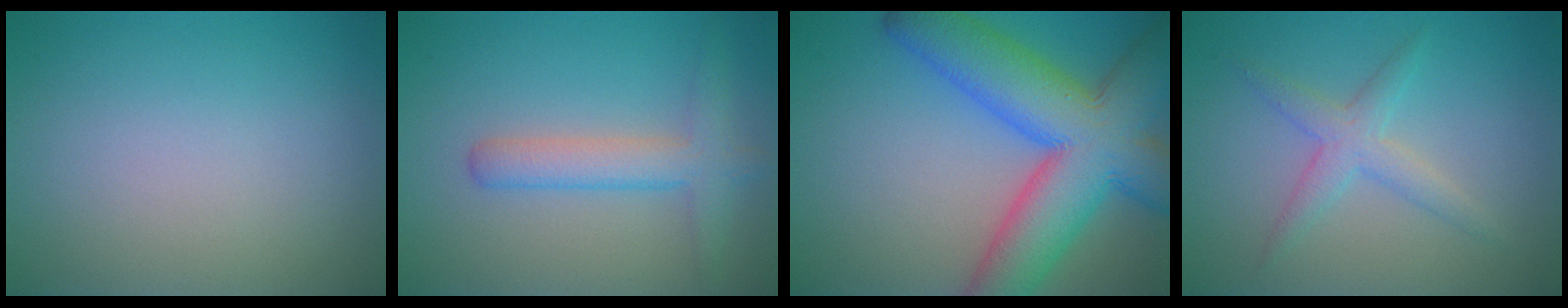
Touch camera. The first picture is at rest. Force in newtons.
{"total": 3.4, "press": 3.4, "slide": 0.1}
{"total": 12.3, "press": 12.3, "slide": 0.7}
{"total": 2.5, "press": 2.5, "slide": 0.1}